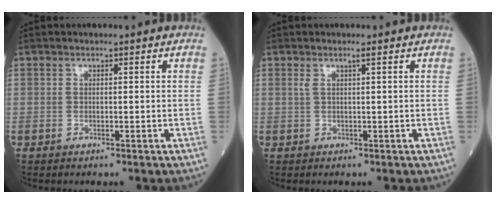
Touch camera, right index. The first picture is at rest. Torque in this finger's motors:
{"motor_torque": [0.21, 0.06, 0.16, 0.04]}